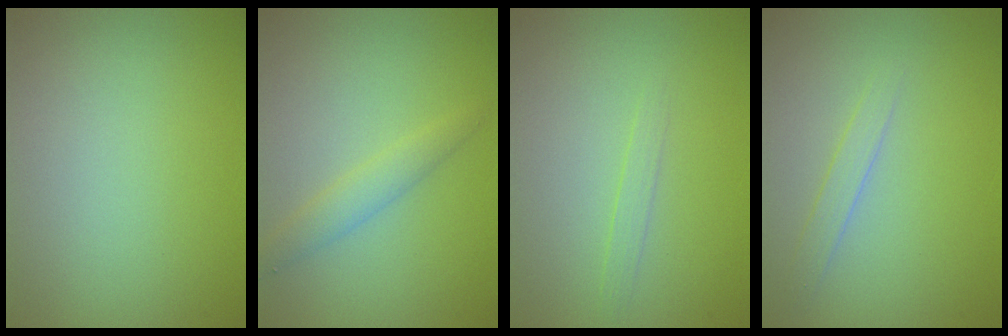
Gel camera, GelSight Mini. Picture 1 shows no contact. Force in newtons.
{"total": 1.9, "press": 1.9, "slide": 0.1}
{"total": 0.8, "press": 0.8, "slide": 0.1}
{"total": 1.3, "press": 1.3, "slide": 0.0}